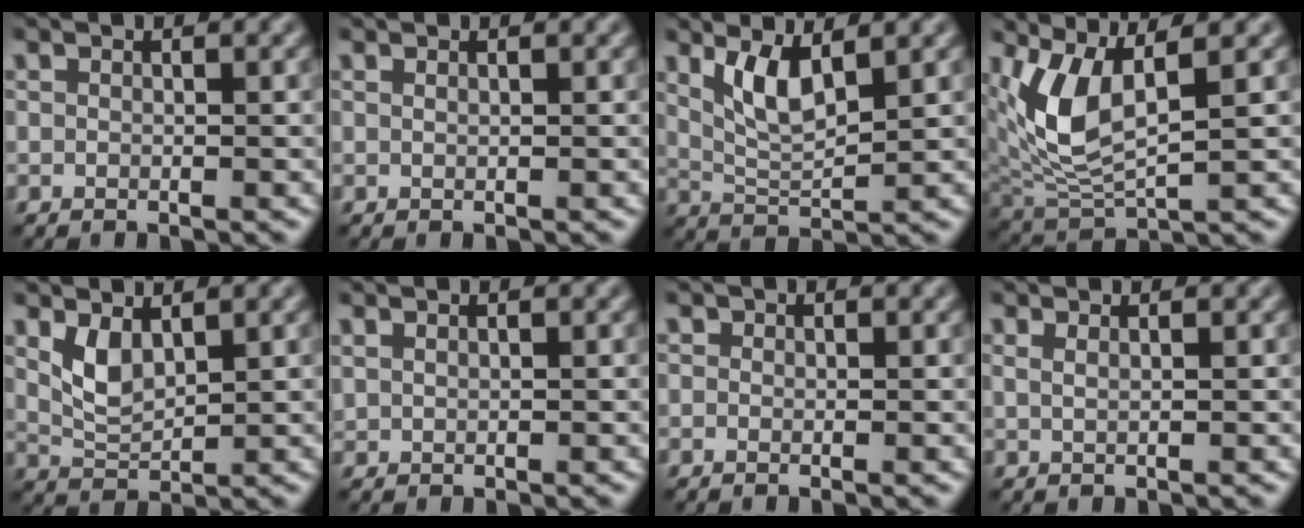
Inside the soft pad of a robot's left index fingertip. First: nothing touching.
{"total": 0.0}
{"total": 3.9, "force": [1.8, 1.1, 3.3], "torque": [-0.073, -0.010, 0.038]}
{"total": 5.9, "force": [1.7, 2.6, 5.1], "torque": [-0.122, -0.012, 0.037]}
{"total": 2.7, "force": [1.3, 1.2, 2.0], "torque": [-0.050, -0.009, 0.031]}
{"total": 0.6, "force": [0.5, 0.1, 0.2], "torque": [-0.009, -0.001, 0.013]}
{"total": 0.0}
{"total": 1.2, "force": [0.7, 0.4, 0.8], "torque": [-0.009, -0.004, 0.001]}